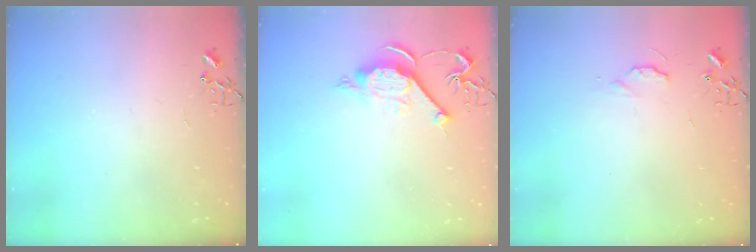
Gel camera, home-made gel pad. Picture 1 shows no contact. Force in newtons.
{"total": 10.3, "press": 10.3, "slide": 0.6}
{"total": 3.6, "press": 3.6, "slide": 0.4}